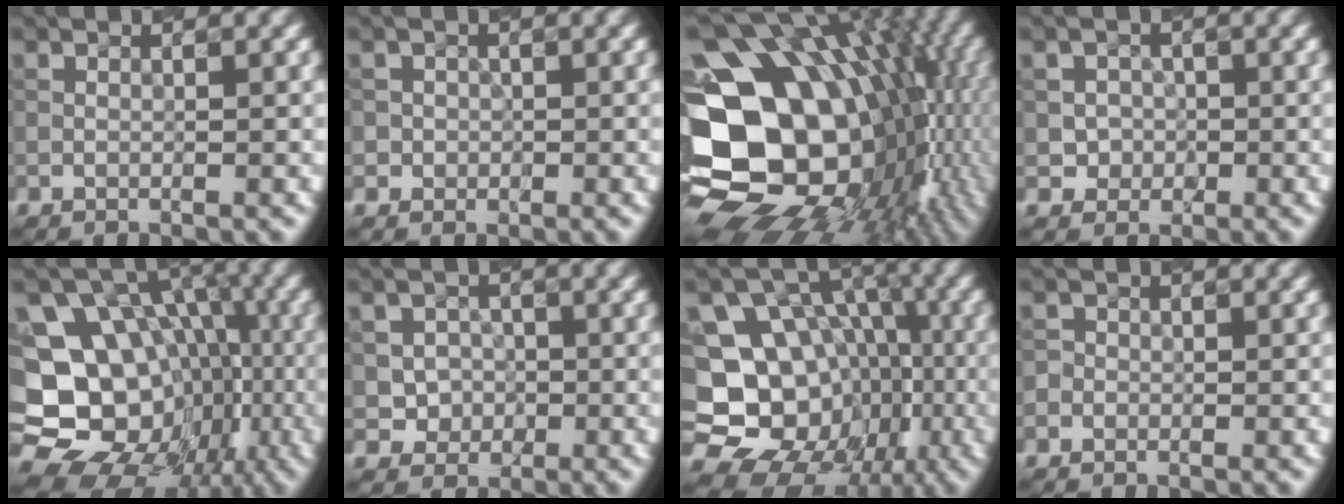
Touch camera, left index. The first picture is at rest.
{"total": 1.6, "force": [0.1, 1.6, 0.1], "torque": [0.010, -0.003, 0.008]}
{"total": 20.0, "force": [-0.8, 14.6, 13.7], "torque": [-0.244, -0.012, 0.011]}
{"total": 2.3, "force": [-0.2, 2.2, 0.4], "torque": [0.006, 0.000, -0.002]}
{"total": 19.4, "force": [-4.3, 16.2, 9.8], "torque": [-0.173, 0.006, -0.064]}
{"total": 3.0, "force": [-0.2, 2.8, 0.9], "torque": [0.002, 0.000, -0.010]}
{"total": 18.4, "force": [-4.5, 16.3, 7.4], "torque": [-0.150, 0.014, -0.068]}
{"total": 1.1, "force": [-0.2, 1.1, 0.1], "torque": [0.004, 0.004, -0.008]}